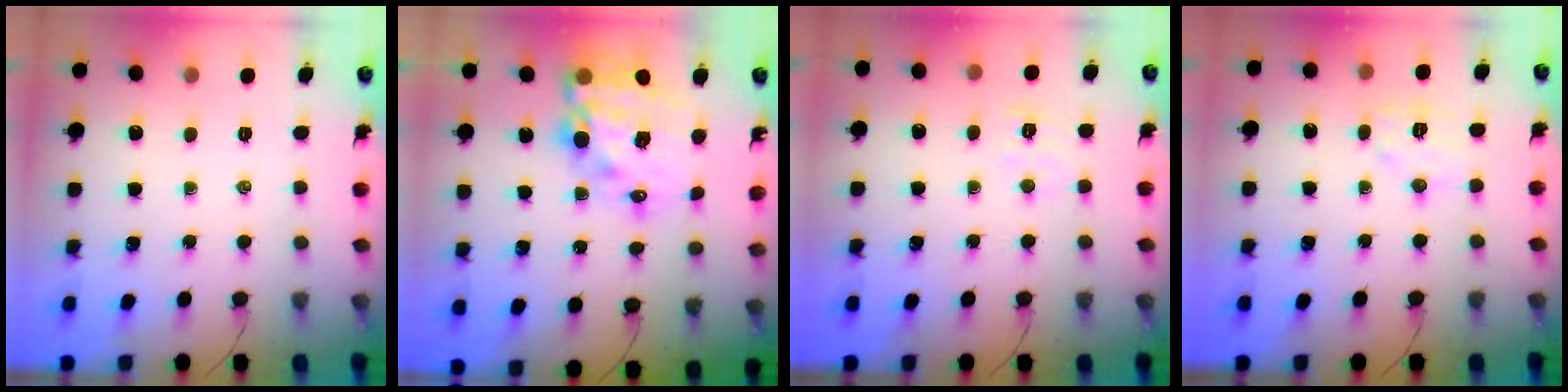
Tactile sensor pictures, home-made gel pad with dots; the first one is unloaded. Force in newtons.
{"total": 18.1, "press": 17.6, "slide": 4.1}
{"total": 5.1, "press": 5.0, "slide": 1.2}
{"total": 6.7, "press": 6.6, "slide": 0.9}